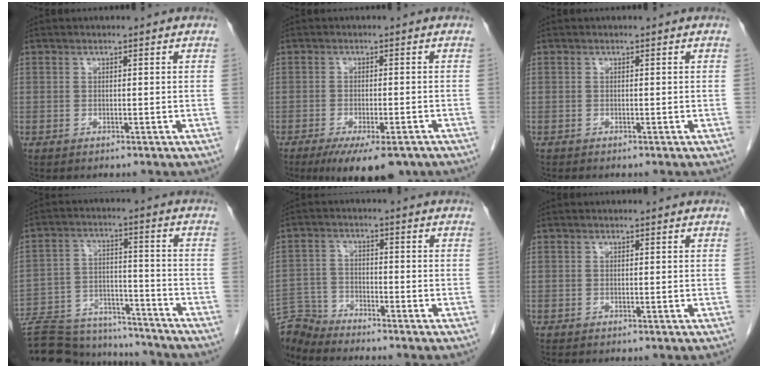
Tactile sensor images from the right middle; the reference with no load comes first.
{"total": 9.5, "force": [-6.8, 2.4, 6.1], "torque": [-0.081, -0.013, -0.101]}
{"total": 0.0}
{"total": 22.9, "force": [-21.1, 5.3, 7.1], "torque": [-0.161, -0.009, -0.316]}
{"total": 5.9, "force": [-5.8, -0.2, -0.8], "torque": [0.014, 0.001, -0.112]}
{"total": 0.0}